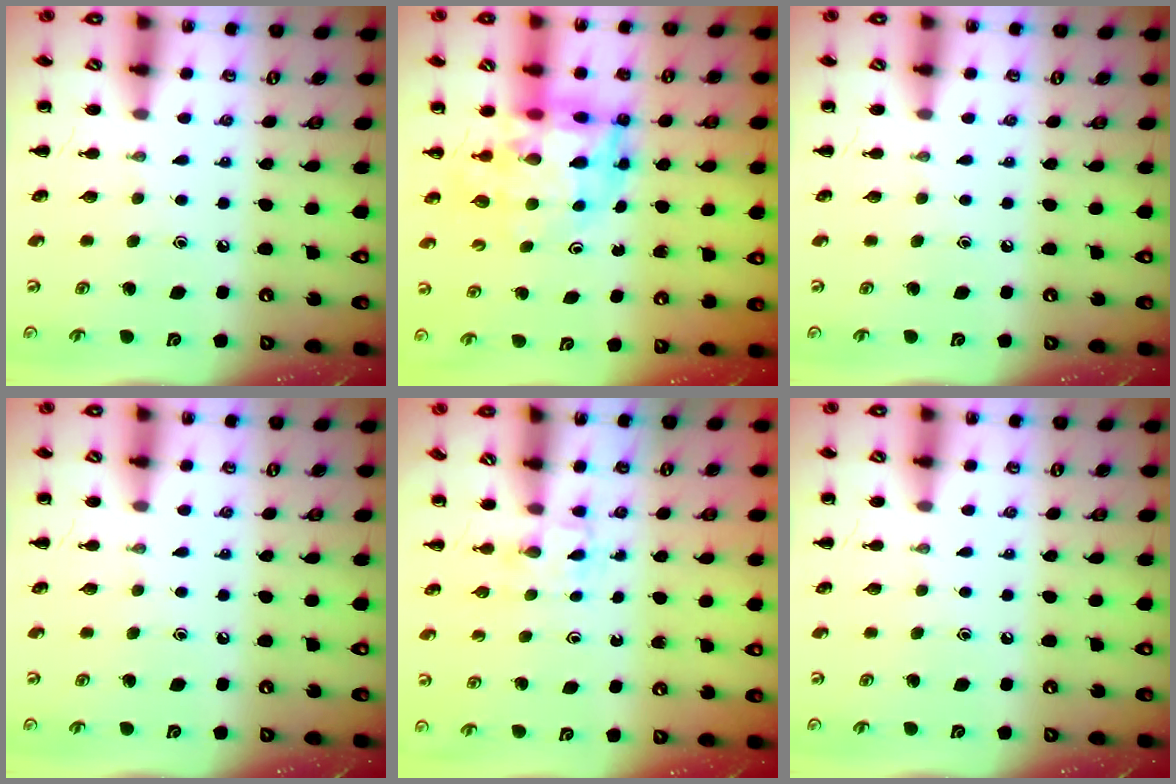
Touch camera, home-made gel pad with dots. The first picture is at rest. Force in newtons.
{"total": 11.1, "press": 10.6, "slide": 3.6}
{"total": 0.0}
{"total": 0.0}
{"total": 2.3, "press": 2.1, "slide": 0.9}
{"total": 0.0}